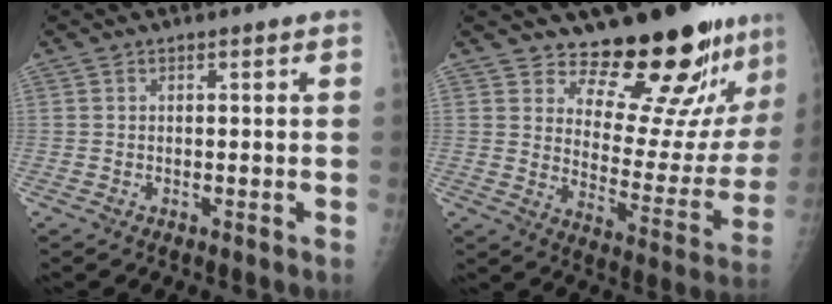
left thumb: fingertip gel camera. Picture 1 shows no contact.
{"total": 20.6, "force": [18.4, 5.1, 7.7], "torque": [-0.058, -0.177, 0.243]}